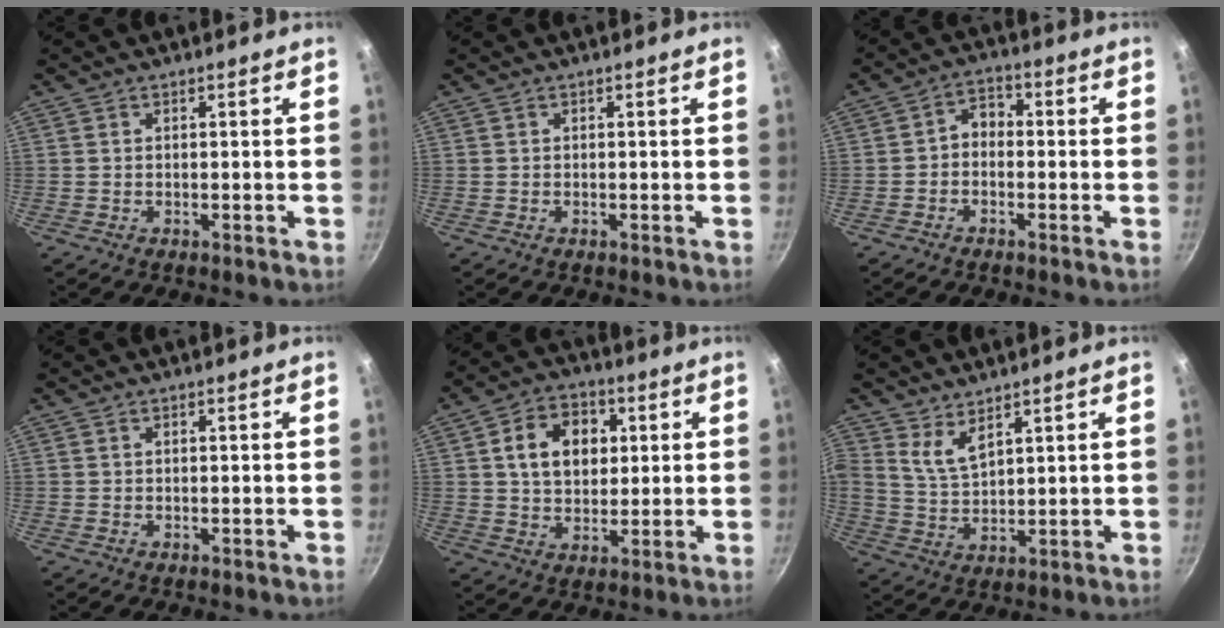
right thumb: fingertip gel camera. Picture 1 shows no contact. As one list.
[{"total": 0.0}, {"total": 3.9, "force": [-0.9, 2.9, 2.5], "torque": [-0.030, 0.023, -0.026]}, {"total": 0.0}, {"total": 11.6, "force": [2.7, 8.6, 7.3], "torque": [-0.091, 0.005, 0.039]}, {"total": 4.9, "force": [3.4, 2.1, 2.8], "torque": [-0.050, -0.035, 0.070]}]